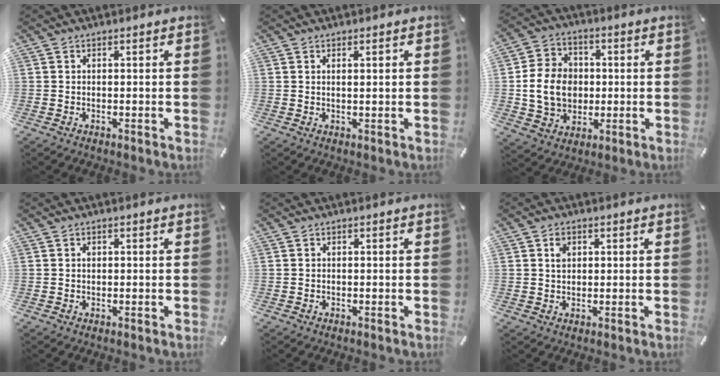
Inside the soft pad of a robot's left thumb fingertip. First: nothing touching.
{"total": 1.3, "force": [0.4, 0.1, 1.2], "torque": [-0.023, -0.002, 0.007]}
{"total": 11.8, "force": [-0.3, 10.2, 6.0], "torque": [-0.125, 0.017, -0.002]}
{"total": 0.8, "force": [0.2, 0.6, 0.5], "torque": [-0.011, 0.001, 0.003]}
{"total": 0.0}
{"total": 2.6, "force": [0.8, 2.0, 1.4], "torque": [-0.016, 0.000, 0.010]}